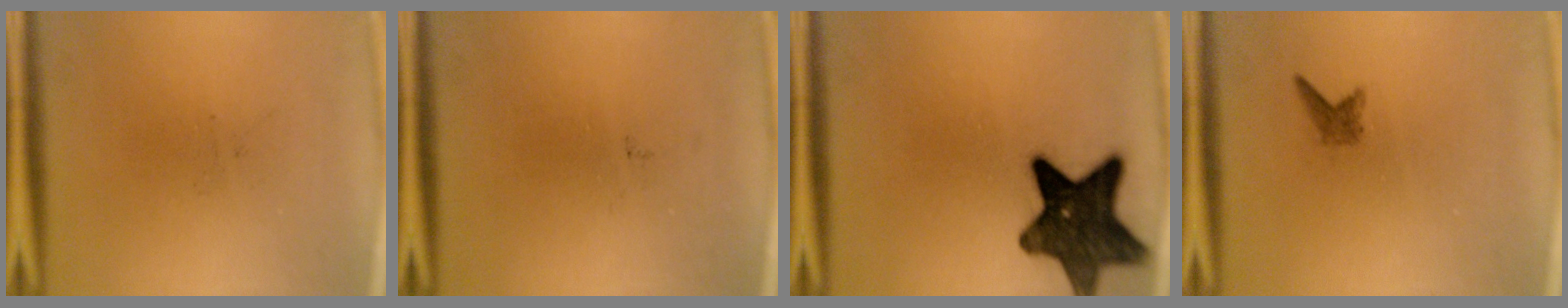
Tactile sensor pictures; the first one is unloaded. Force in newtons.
{"total": 0.0}
{"total": 13.2}
{"total": 1.2}